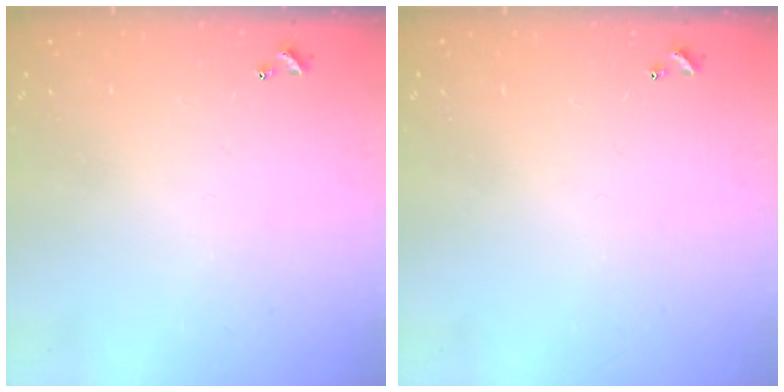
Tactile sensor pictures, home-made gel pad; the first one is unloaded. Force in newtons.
{"total": 0.0}